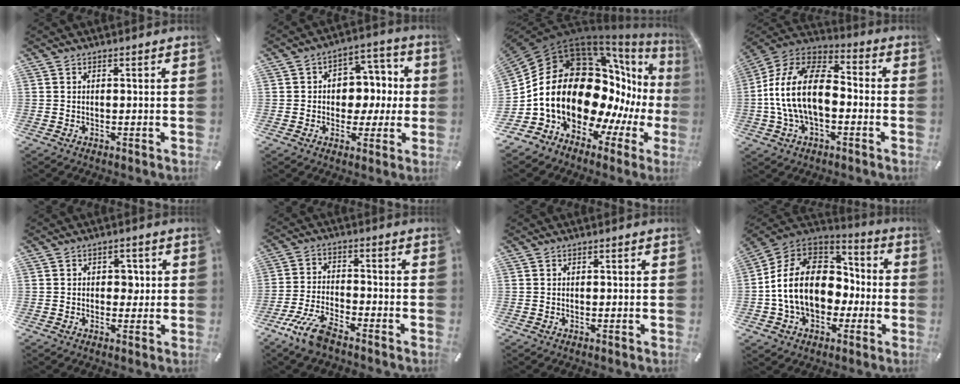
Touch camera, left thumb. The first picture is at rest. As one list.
[{"total": 8.6, "force": [-0.4, 7.8, 3.7], "torque": [-0.035, 0.004, -0.010]}, {"total": 26.2, "force": [1.2, 18.3, 18.7], "torque": [-0.326, -0.072, 0.062]}, {"total": 17.6, "force": [-2.8, 10.7, 13.8], "torque": [-0.293, 0.025, -0.053]}, {"total": 3.4, "force": [0.0, 2.6, 2.2], "torque": [-0.020, -0.001, -0.009]}, {"total": 8.7, "force": [-6.3, 2.7, 5.4], "torque": [-0.124, 0.016, -0.122]}, {"total": 0.0}, {"total": 18.0, "force": [-2.2, 14.1, 10.9], "torque": [-0.220, 0.018, -0.039]}]